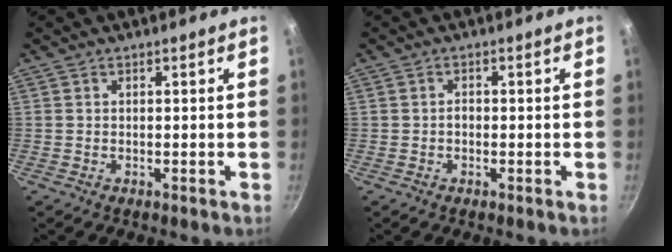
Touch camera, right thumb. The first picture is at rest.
{"total": 1.0, "force": [-0.3, 0.7, 0.6], "torque": [-0.008, 0.007, -0.006]}